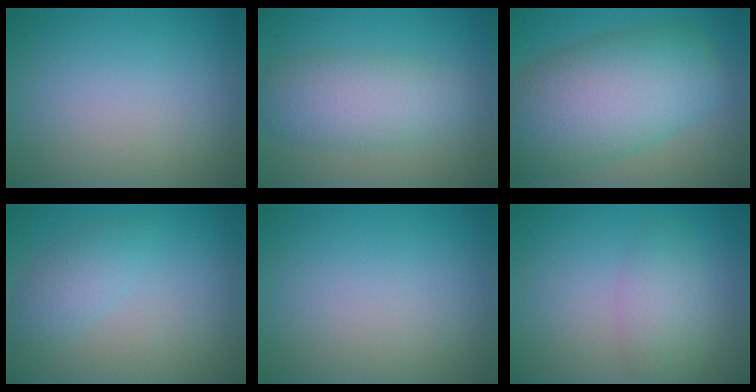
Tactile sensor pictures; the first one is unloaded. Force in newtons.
{"total": 4.9, "press": 4.9, "slide": 0.0}
{"total": 11.0, "press": 11.0, "slide": 0.4}
{"total": 2.3, "press": 2.3, "slide": 0.1}
{"total": 0.0}
{"total": 2.8, "press": 2.8, "slide": 0.1}